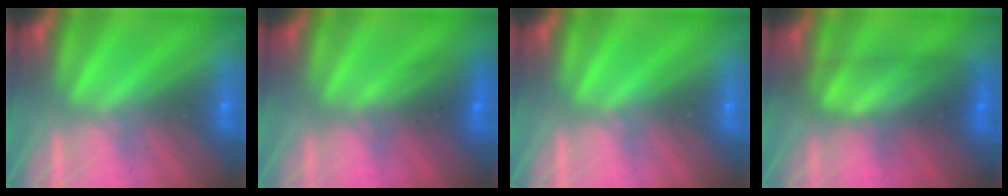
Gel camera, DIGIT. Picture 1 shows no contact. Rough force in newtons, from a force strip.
{"total": 2.6}
{"total": 0.0}
{"total": 8.0}